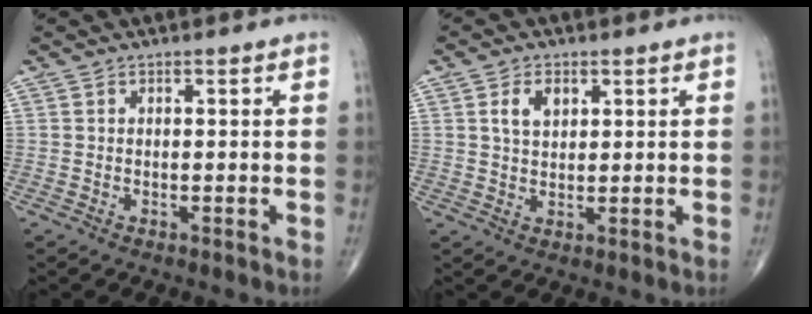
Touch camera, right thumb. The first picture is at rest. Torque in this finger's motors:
{"motor_torque": [0.06, 0.04, 0.33, 0.19, 0.02]}